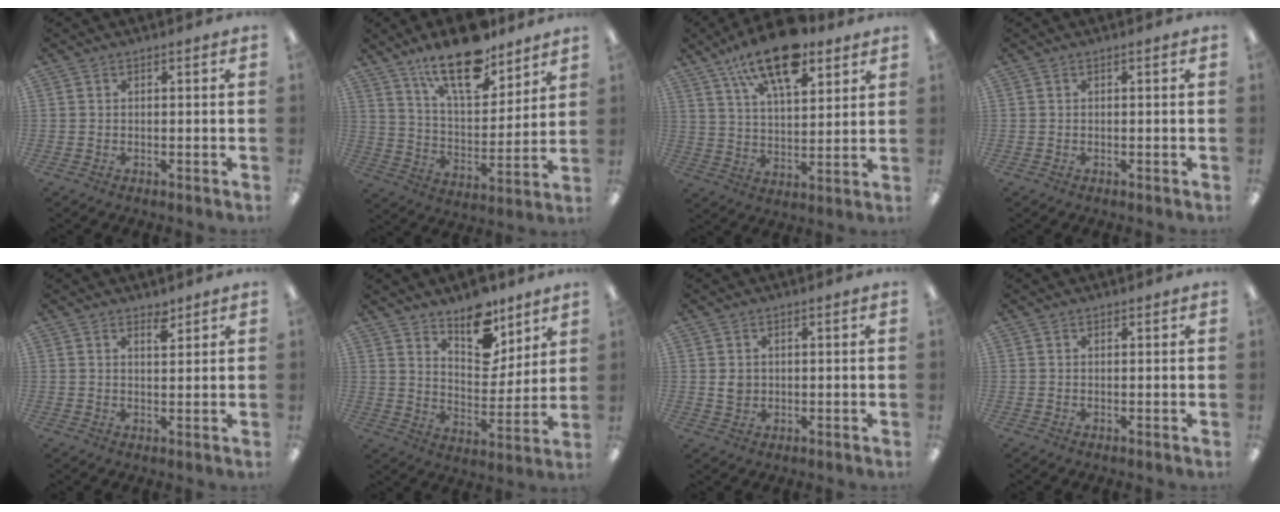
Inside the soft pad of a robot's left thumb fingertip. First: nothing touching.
{"total": 18.2, "force": [13.6, 6.8, 9.9], "torque": [-0.164, -0.079, 0.232]}
{"total": 16.7, "force": [11.1, 7.2, 10.2], "torque": [-0.171, -0.047, 0.190]}
{"total": 0.0}
{"total": 3.1, "force": [2.5, 1.1, 1.4], "torque": [-0.008, -0.014, 0.041]}
{"total": 12.7, "force": [9.8, 6.2, 5.1], "torque": [-0.063, -0.068, 0.178]}
{"total": 2.8, "force": [0.8, 2.5, 1.1], "torque": [-0.015, 0.000, 0.012]}
{"total": 0.8, "force": [0.7, 0.3, 0.0], "torque": [0.009, -0.003, 0.012]}